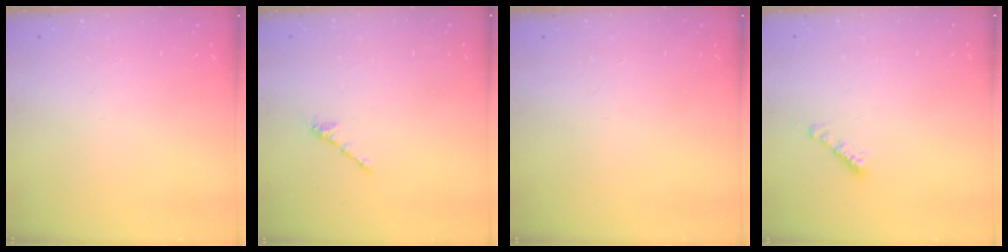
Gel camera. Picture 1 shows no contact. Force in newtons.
{"total": 2.1, "press": 2.0, "slide": 0.7}
{"total": 0.0}
{"total": 2.4, "press": 2.4, "slide": 0.4}